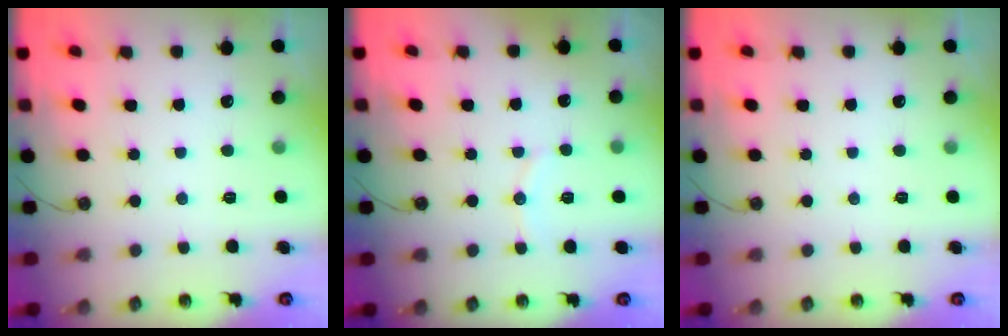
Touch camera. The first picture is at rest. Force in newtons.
{"total": 5.7, "press": 5.5, "slide": 1.5}
{"total": 0.0}